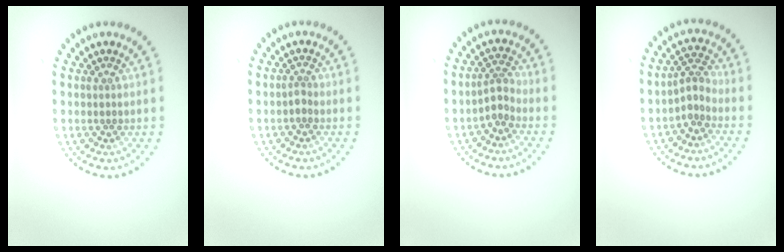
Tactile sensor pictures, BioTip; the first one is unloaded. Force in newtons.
{"total": 0.9, "press": 0.6, "slide": 0.7}
{"total": 1.9, "press": 1.3, "slide": 1.4}
{"total": 2.0, "press": 1.5, "slide": 1.4}